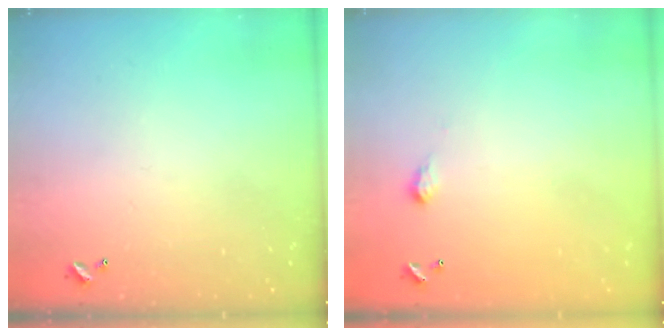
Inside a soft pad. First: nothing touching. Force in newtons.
{"total": 2.0, "press": 2.0, "slide": 0.3}